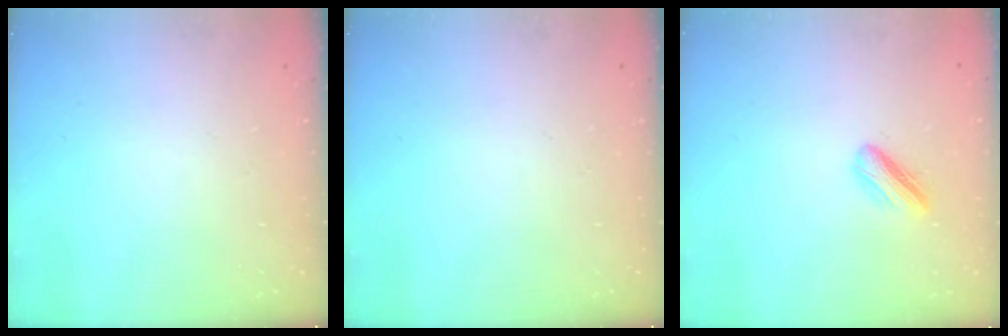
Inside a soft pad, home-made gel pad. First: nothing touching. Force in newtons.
{"total": 0.0}
{"total": 4.4, "press": 4.4, "slide": 0.4}